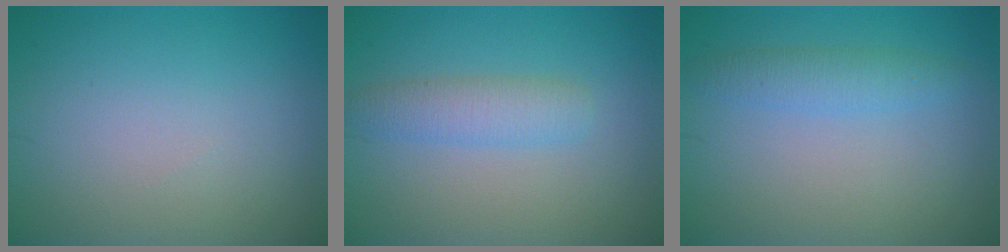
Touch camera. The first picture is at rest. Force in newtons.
{"total": 2.8, "press": 2.8, "slide": 0.1}
{"total": 2.2, "press": 2.2, "slide": 0.2}